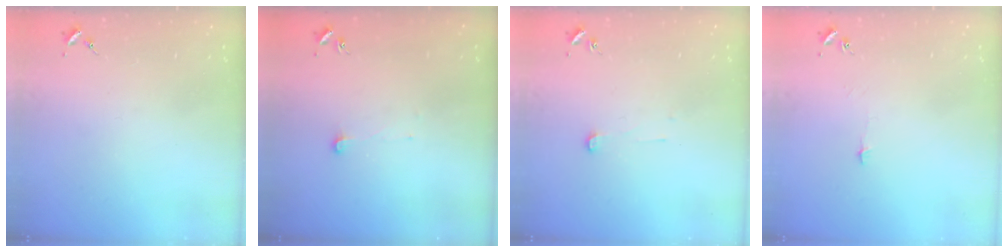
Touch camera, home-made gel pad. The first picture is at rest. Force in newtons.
{"total": 3.5, "press": 3.5, "slide": 0.3}
{"total": 3.3, "press": 3.3, "slide": 0.3}
{"total": 2.7, "press": 2.6, "slide": 0.3}